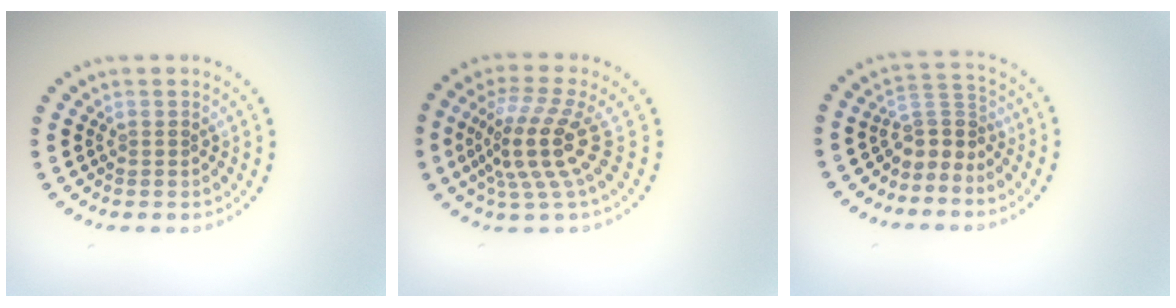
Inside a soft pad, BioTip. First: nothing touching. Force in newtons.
{"total": 4.9, "press": 3.6, "slide": 3.3}
{"total": 3.0, "press": 2.0, "slide": 2.2}